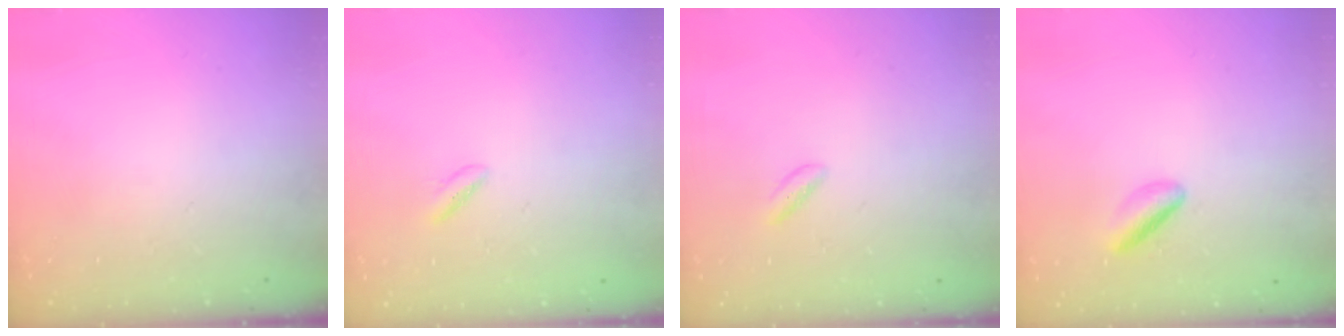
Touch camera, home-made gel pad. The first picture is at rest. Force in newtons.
{"total": 2.1, "press": 2.0, "slide": 0.8}
{"total": 1.3, "press": 1.1, "slide": 0.7}
{"total": 3.4, "press": 3.4, "slide": 0.3}